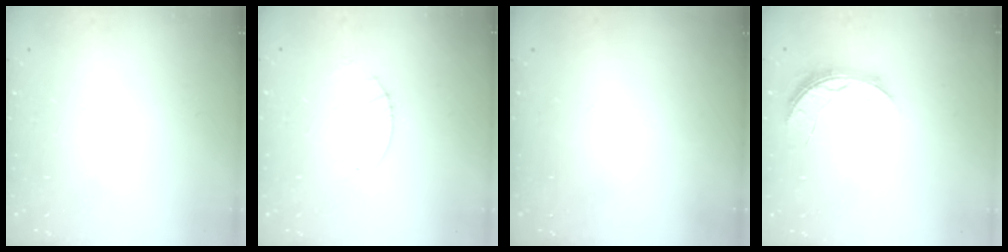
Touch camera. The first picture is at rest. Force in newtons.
{"total": 2.6, "press": 2.5, "slide": 0.4}
{"total": 0.0}
{"total": 6.1, "press": 6.1, "slide": 0.4}